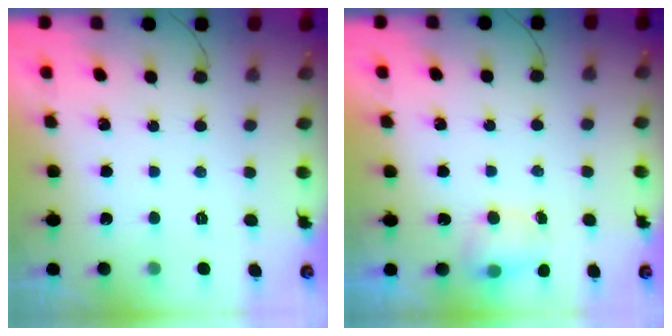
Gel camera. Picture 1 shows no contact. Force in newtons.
{"total": 4.5, "press": 4.5, "slide": 0.6}